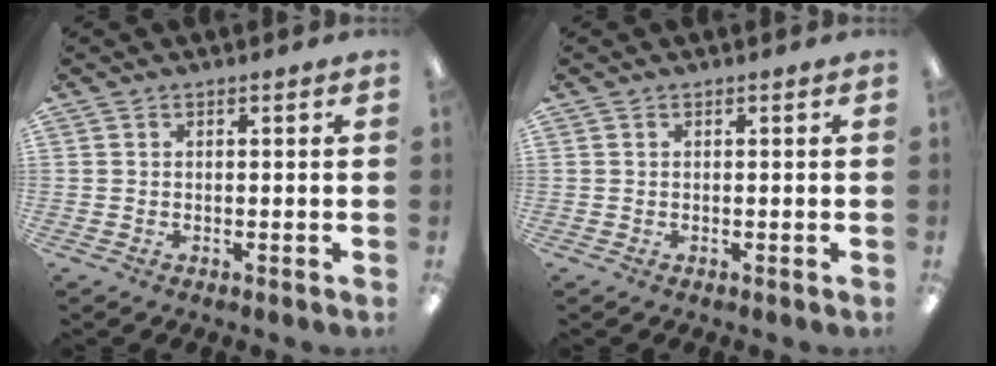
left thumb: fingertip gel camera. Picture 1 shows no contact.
{"total": 0.0}